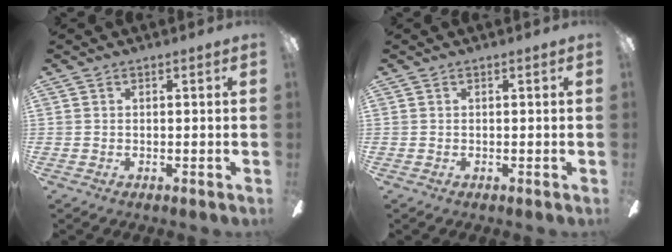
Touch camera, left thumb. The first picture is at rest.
{"total": 0.0}